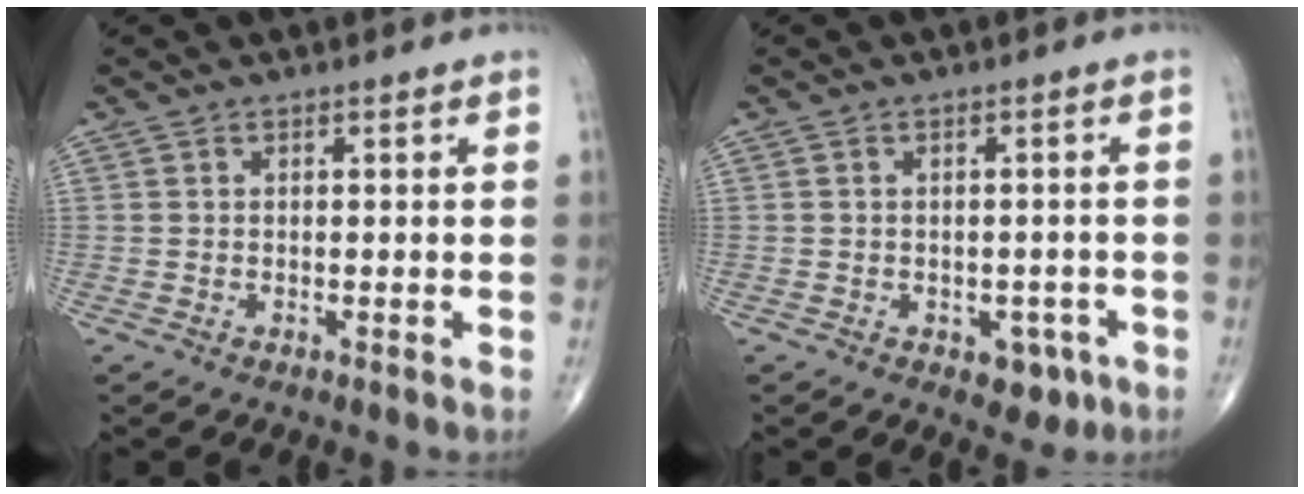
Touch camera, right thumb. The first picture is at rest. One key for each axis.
{"total": 4.7, "fx": -2.1, "fy": 3.1, "fz": 2.8, "tx": -0.012, "ty": 0.009, "tz": -0.022}